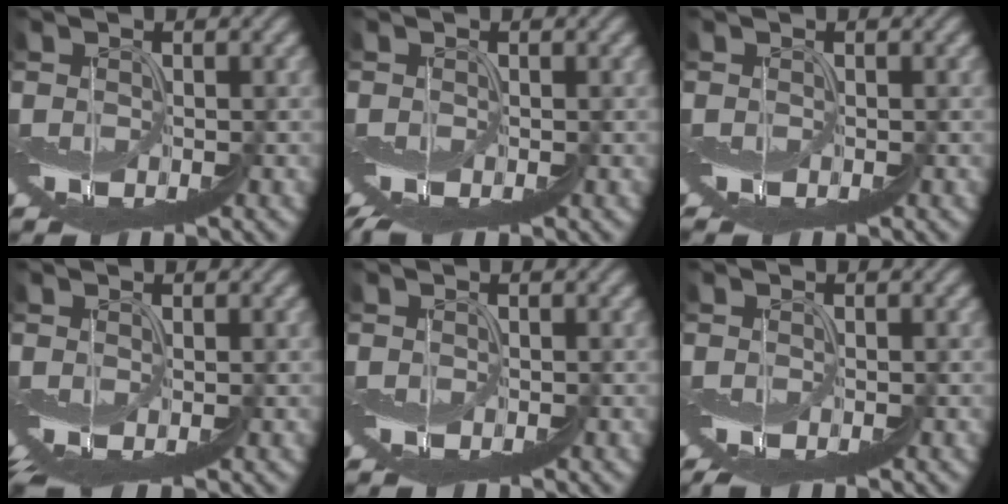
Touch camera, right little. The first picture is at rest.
{"total": 2.0, "force": [-1.8, 0.2, 0.9], "torque": [-0.019, -0.005, -0.034]}
{"total": 1.1, "force": [-0.8, 0.3, 0.6], "torque": [-0.009, -0.003, -0.014]}
{"total": 1.5, "force": [-1.2, 0.2, 0.9], "torque": [-0.030, -0.009, -0.020]}
{"total": 0.0}
{"total": 0.8, "force": [-0.7, 0.0, 0.4], "torque": [-0.006, 0.000, -0.012]}